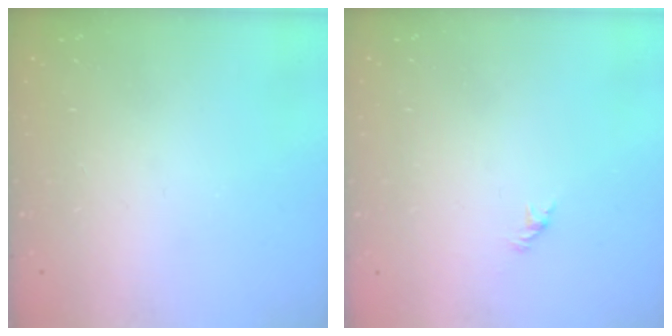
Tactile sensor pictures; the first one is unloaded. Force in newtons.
{"total": 1.0, "press": 0.9, "slide": 0.4}